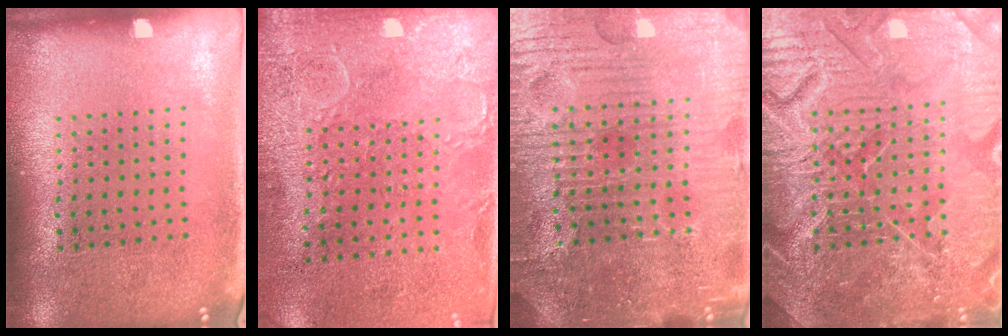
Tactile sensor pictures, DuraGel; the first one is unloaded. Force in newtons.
{"total": 2.9, "press": 2.3, "slide": 1.7}
{"total": 5.5, "press": 5.2, "slide": 1.8}
{"total": 7.6, "press": 7.5, "slide": 0.9}